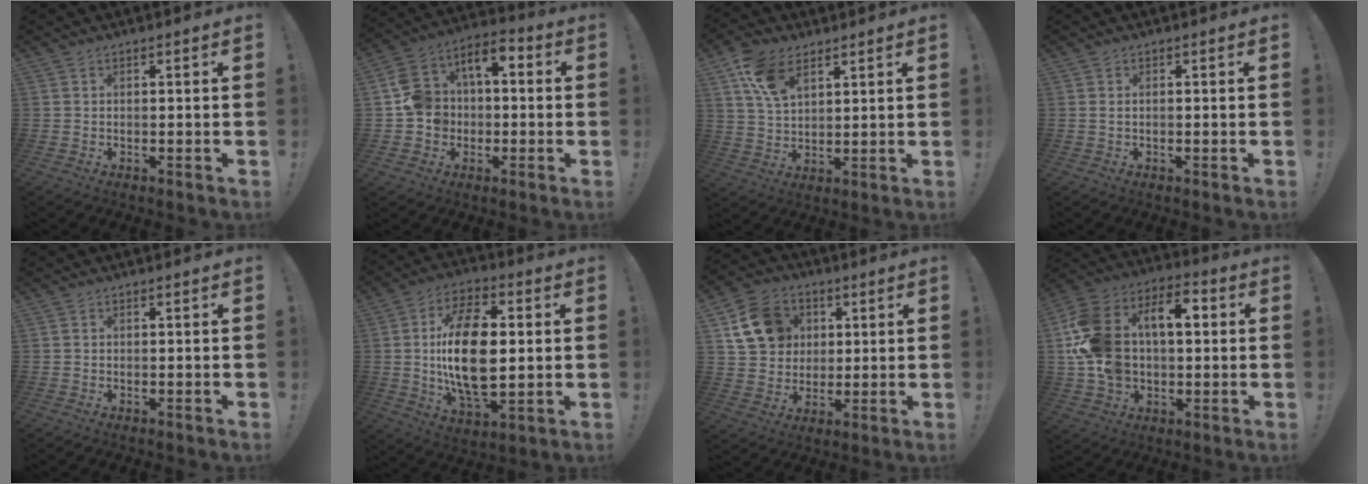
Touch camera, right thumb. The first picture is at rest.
{"total": 11.5, "force": [-0.9, 10.5, 4.6], "torque": [-0.077, 0.018, -0.009]}
{"total": 10.7, "force": [6.1, 6.5, 6.0], "torque": [-0.098, -0.017, 0.116]}
{"total": 0.6, "force": [0.0, 0.1, 0.6], "torque": [-0.013, 0.003, -0.001]}
{"total": 0.0}
{"total": 20.4, "force": [1.2, 10.9, 17.2], "torque": [-0.316, -0.007, 0.014]}
{"total": 14.4, "force": [4.8, 12.1, 6.0], "torque": [-0.088, -0.005, 0.102]}
{"total": 21.4, "force": [3.0, 15.0, 14.9], "torque": [-0.287, 0.012, 0.057]}